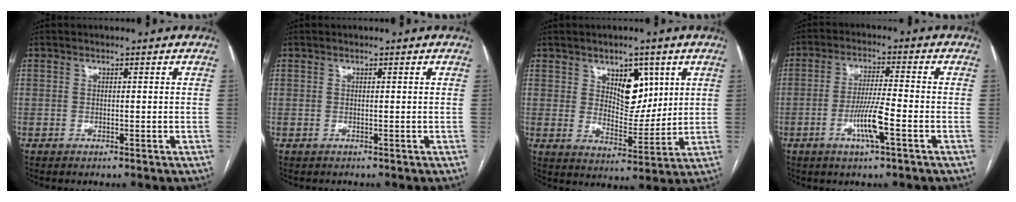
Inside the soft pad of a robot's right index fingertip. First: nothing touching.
{"total": 0.0}
{"total": 8.2, "force": [3.7, 4.6, 5.7], "torque": [-0.085, 0.002, 0.067]}
{"total": 6.8, "force": [-2.6, 0.0, 6.3], "torque": [-0.120, -0.006, -0.049]}